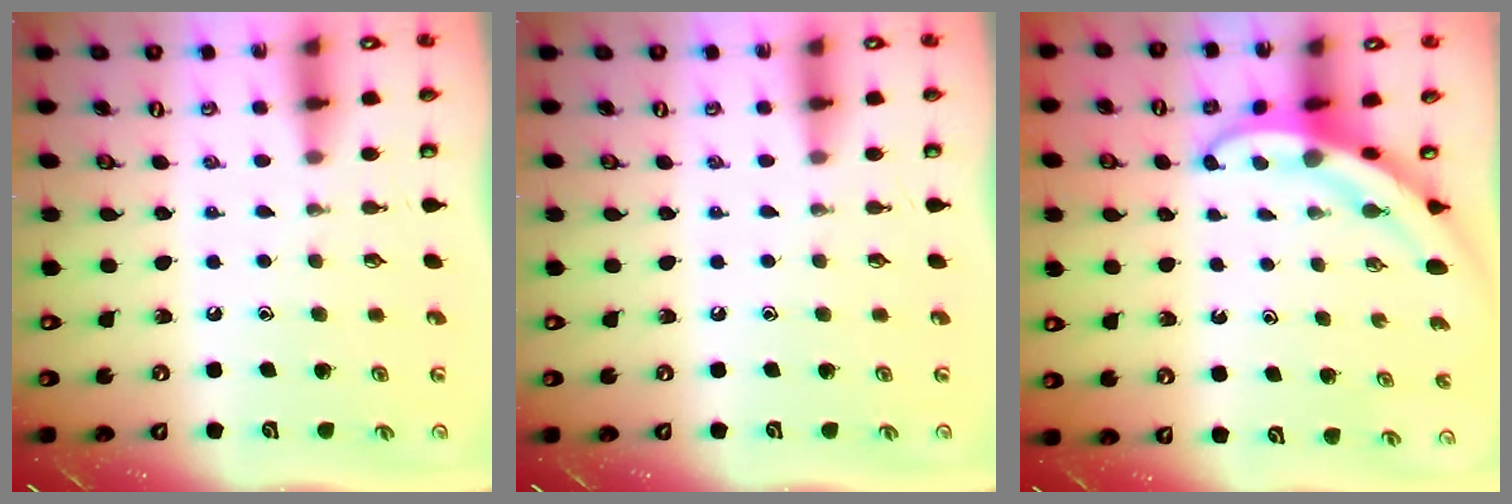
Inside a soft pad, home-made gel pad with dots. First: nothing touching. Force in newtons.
{"total": 0.0}
{"total": 3.9, "press": 3.9, "slide": 0.6}